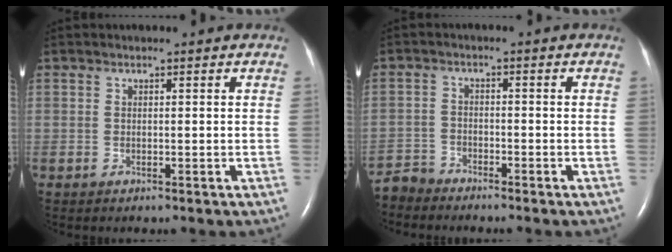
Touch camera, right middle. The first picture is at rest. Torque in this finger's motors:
{"motor_torque": [-0.01, 0.00, -0.01, -0.02]}